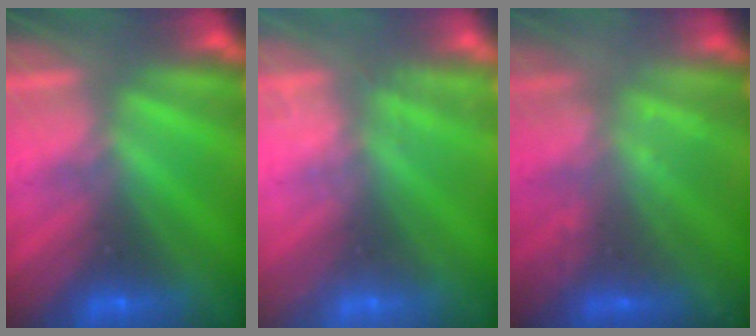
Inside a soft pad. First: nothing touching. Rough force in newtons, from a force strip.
{"total": 2.5}
{"total": 2.2}